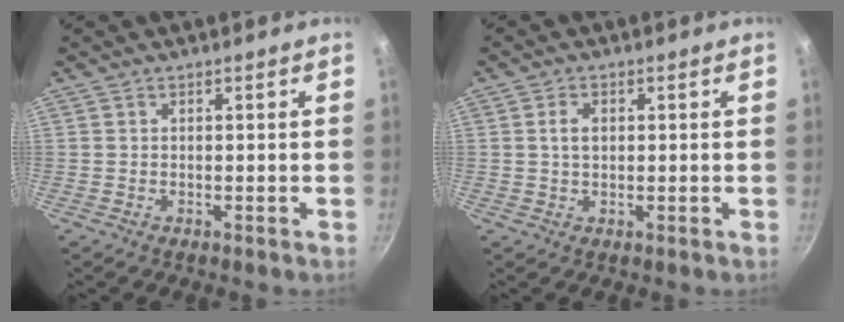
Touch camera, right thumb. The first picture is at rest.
{"total": 2.7, "force": [0.4, 1.8, 2.0], "torque": [-0.030, 0.002, 0.009]}